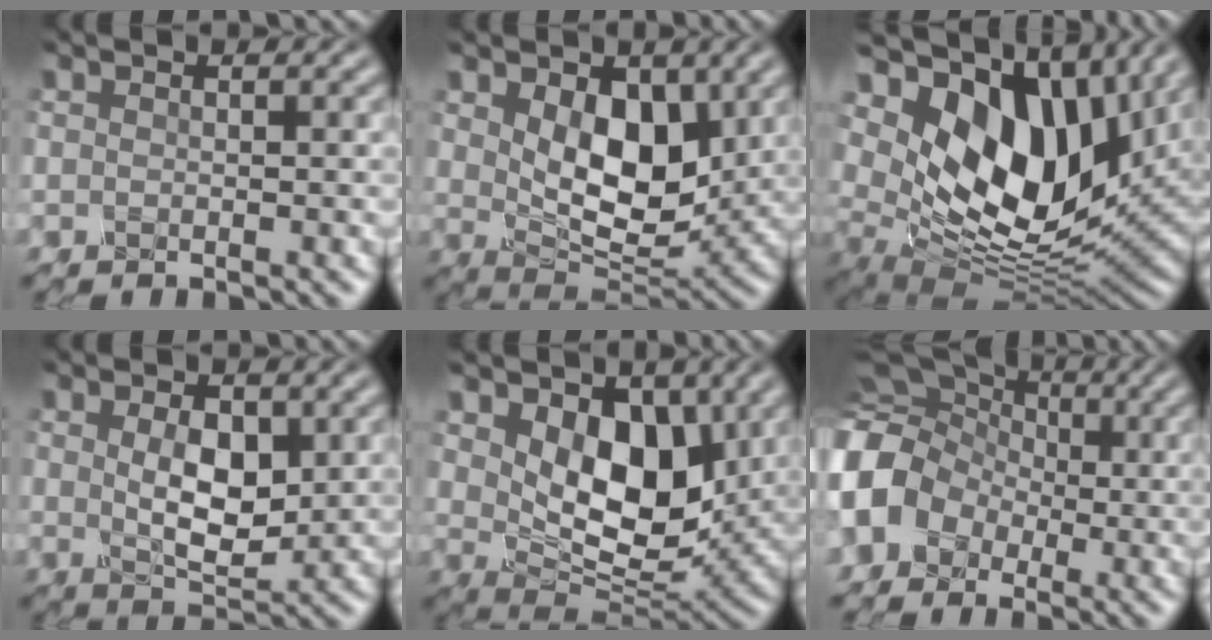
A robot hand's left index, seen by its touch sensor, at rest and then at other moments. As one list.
[{"total": 7.1, "force": [1.5, 4.3, 5.4], "torque": [-0.095, -0.018, 0.031]}, {"total": 16.2, "force": [6.4, 9.6, 11.4], "torque": [-0.212, 0.005, 0.121]}, {"total": 4.6, "force": [0.4, 2.6, 3.8], "torque": [-0.070, -0.008, 0.015]}, {"total": 8.0, "force": [1.9, 5.1, 5.9], "torque": [-0.103, -0.022, 0.032]}, {"total": 12.5, "force": [-1.6, 10.8, 6.1], "torque": [-0.136, 0.006, -0.076]}]